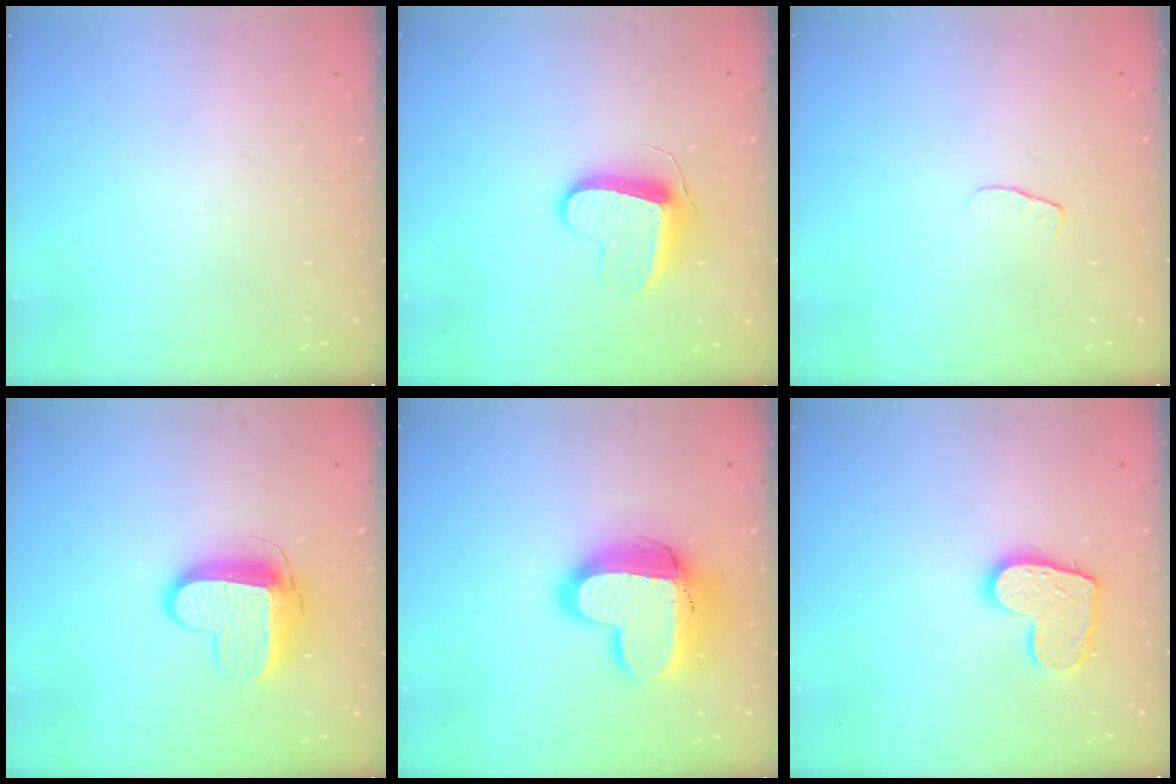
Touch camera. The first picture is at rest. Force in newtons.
{"total": 9.7, "press": 9.7, "slide": 0.4}
{"total": 4.2, "press": 4.1, "slide": 0.4}
{"total": 11.1, "press": 11.1, "slide": 1.0}
{"total": 16.3, "press": 16.2, "slide": 1.4}
{"total": 11.6, "press": 11.6, "slide": 0.8}